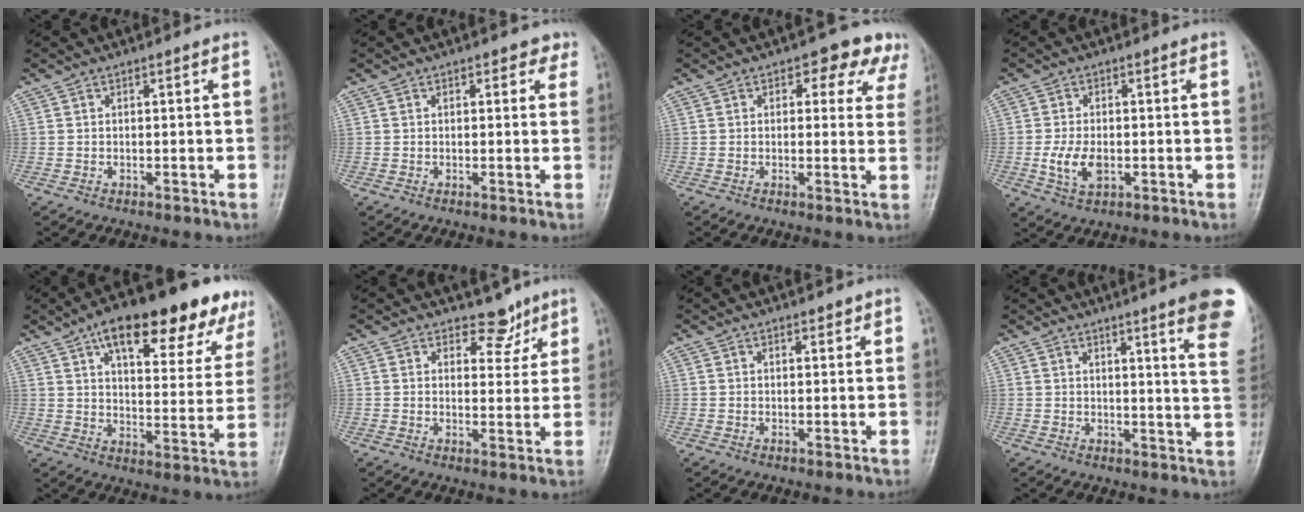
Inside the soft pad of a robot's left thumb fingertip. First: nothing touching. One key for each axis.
{"total": 2.0, "fx": 1.3, "fy": 1.3, "fz": 0.8, "tx": 0.013, "ty": -0.003, "tz": 0.009}
{"total": 7.7, "fx": 4.5, "fy": 4.7, "fz": 4.2, "tx": 0.000, "ty": -0.014, "tz": 0.035}
{"total": 5.7, "fx": -1.1, "fy": 3.4, "fz": 4.5, "tx": -0.091, "ty": -0.004, "tz": -0.017}
{"total": 23.6, "fx": 14.4, "fy": 8.7, "fz": 16.5, "tx": -0.191, "ty": -0.021, "tz": 0.203}
{"total": 4.7, "fx": 3.6, "fy": 2.8, "fz": 1.0, "tx": 0.019, "ty": -0.025, "tz": 0.052}
{"total": 1.2, "fx": 0.9, "fy": 0.6, "fz": 0.5, "tx": 0.000, "ty": -0.006, "tz": 0.011}
{"total": 13.2, "fx": 8.6, "fy": 1.0, "fz": 9.9, "tx": -0.101, "ty": -0.041, "tz": 0.086}